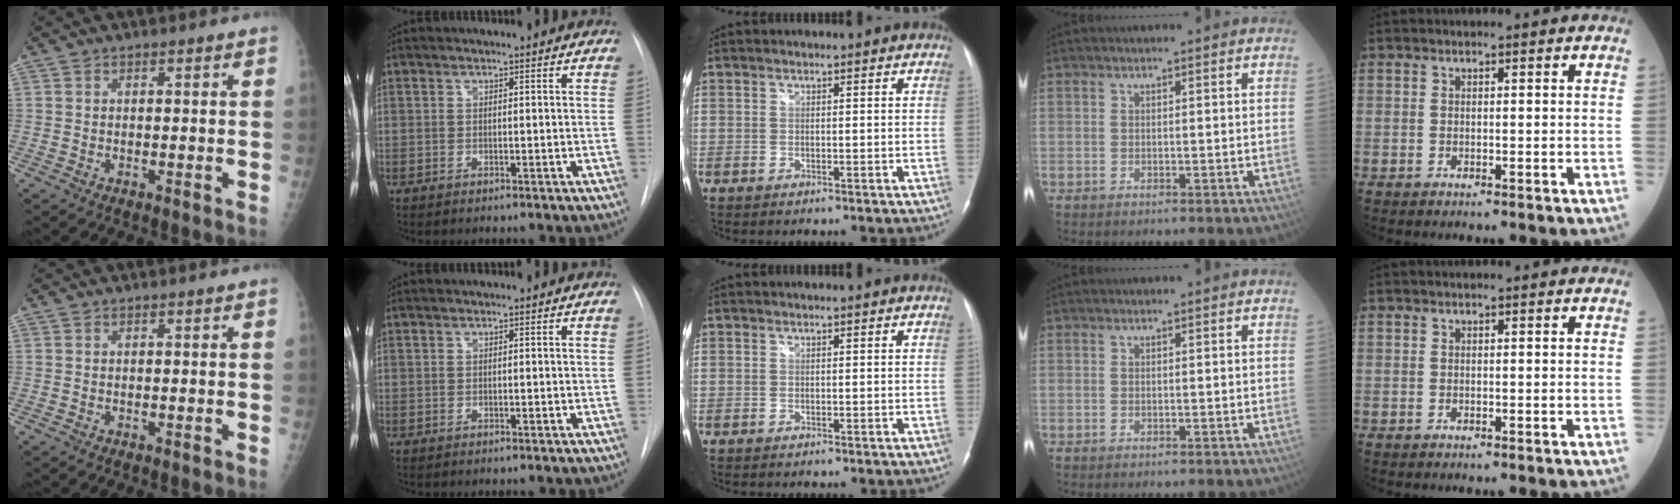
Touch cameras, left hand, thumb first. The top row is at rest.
{}